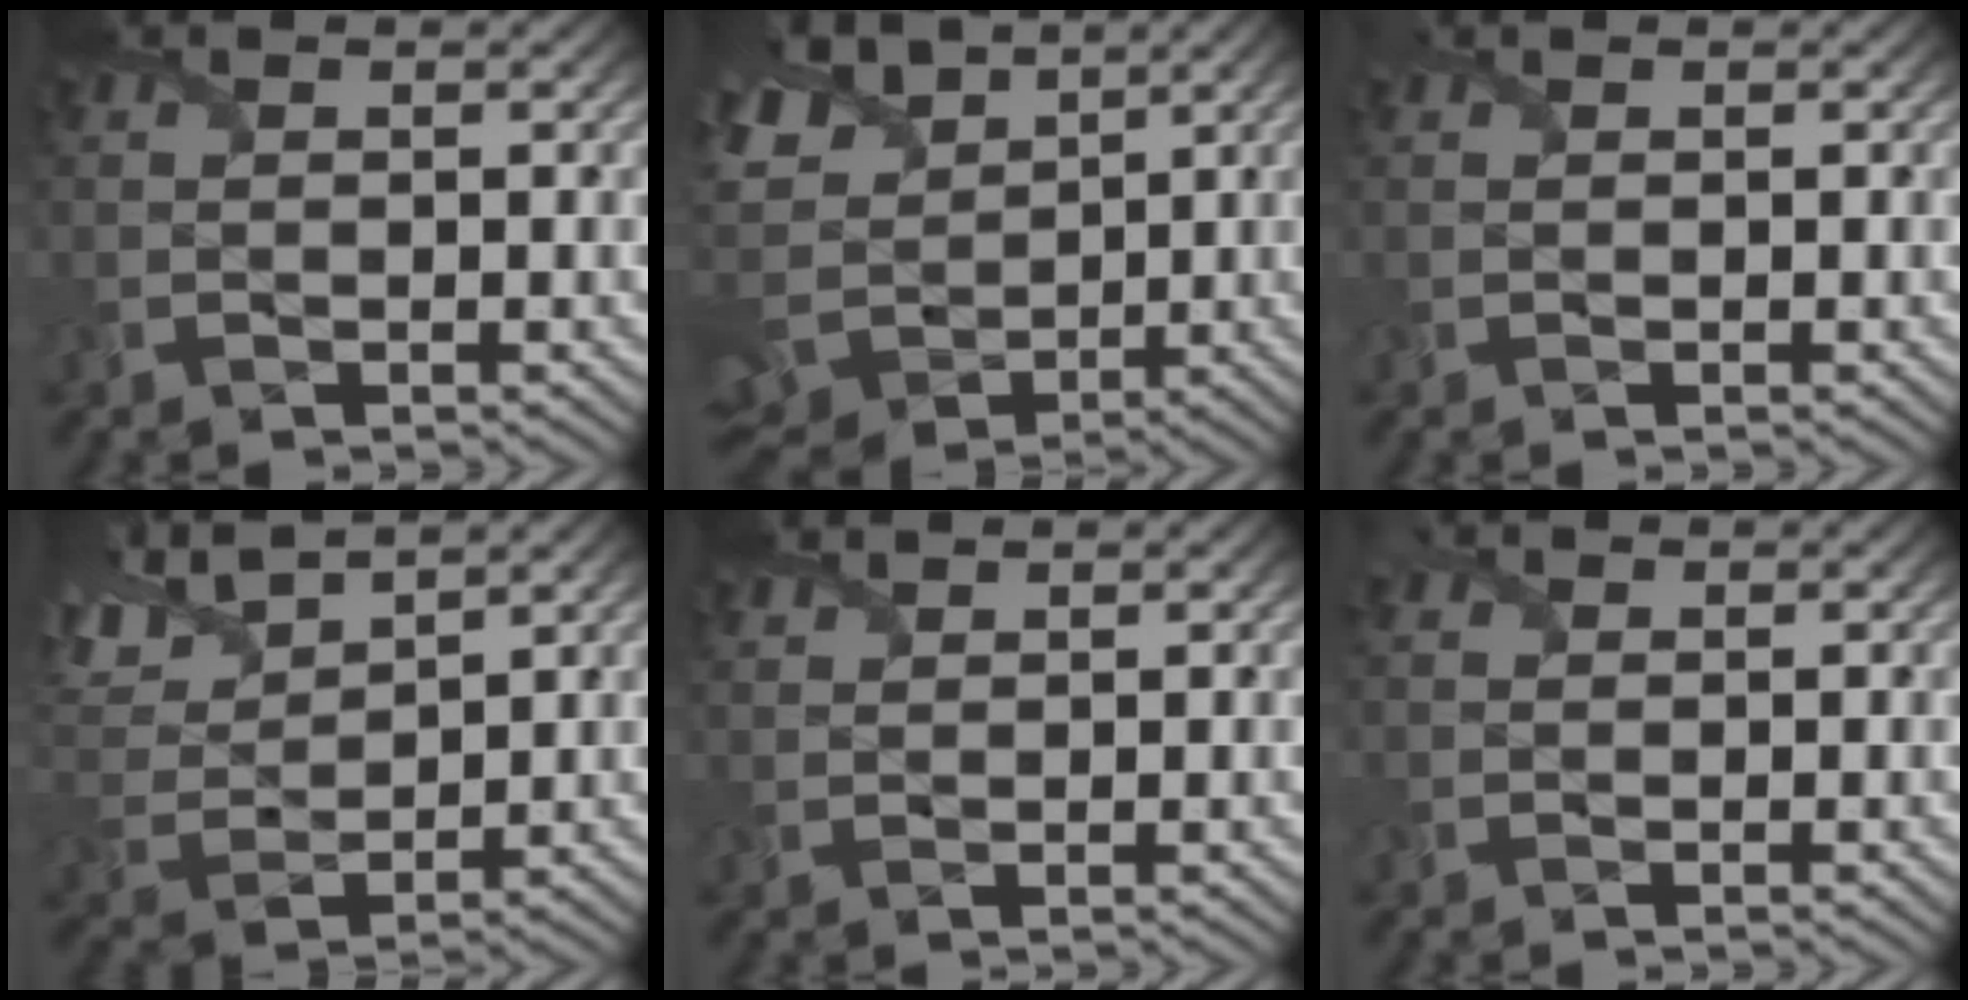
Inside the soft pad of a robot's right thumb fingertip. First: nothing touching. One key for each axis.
{"total": 14.6, "fx": 1.8, "fy": 9.7, "fz": 10.7, "tx": -0.262, "ty": -0.009, "tz": 0.048}
{"total": 0.0}
{"total": 10.2, "fx": 7.2, "fy": 3.8, "fz": 6.1, "tx": -0.170, "ty": 0.024, "tz": 0.132}
{"total": 1.7, "fx": 1.6, "fy": 0.6, "fz": 0.4, "tx": -0.012, "ty": 0.003, "tz": 0.036}
{"total": 1.0, "fx": 0.5, "fy": 0.8, "fz": 0.3, "tx": -0.008, "ty": 0.004, "tz": 0.009}